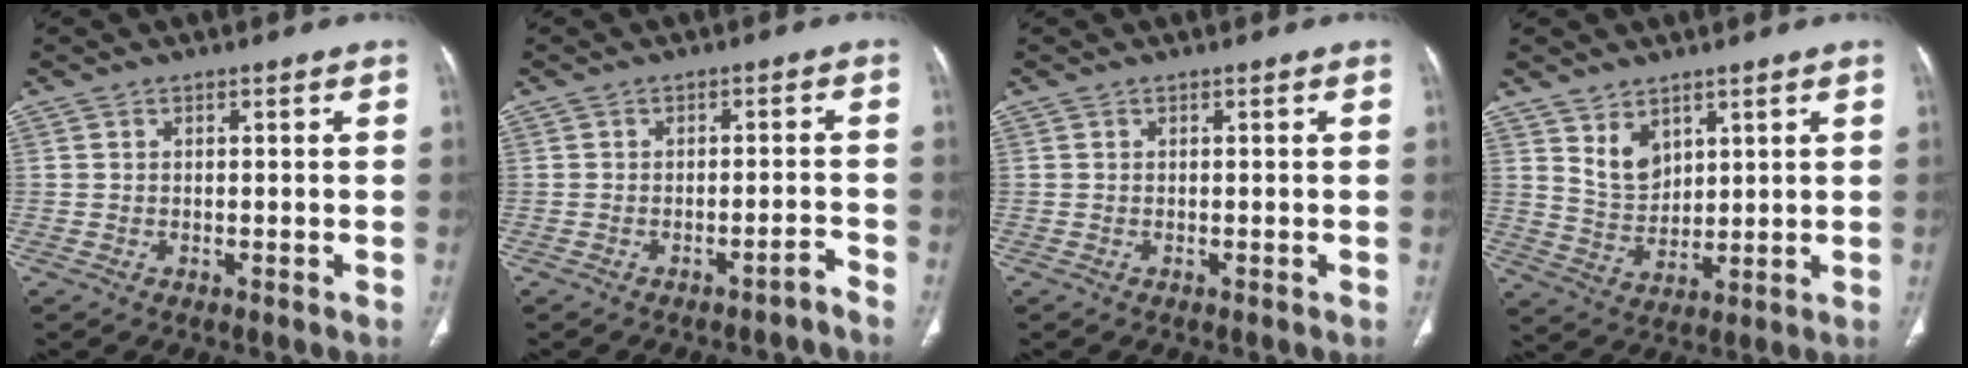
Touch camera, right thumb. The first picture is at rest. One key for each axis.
{"total": 2.0, "fx": -2.0, "fy": 0.1, "fz": 0.6, "tx": -0.009, "ty": 0.027, "tz": -0.024}
{"total": 0.0}
{"total": 6.3, "fx": 3.7, "fy": 4.1, "fz": 3.2, "tx": -0.037, "ty": -0.033, "tz": 0.080}